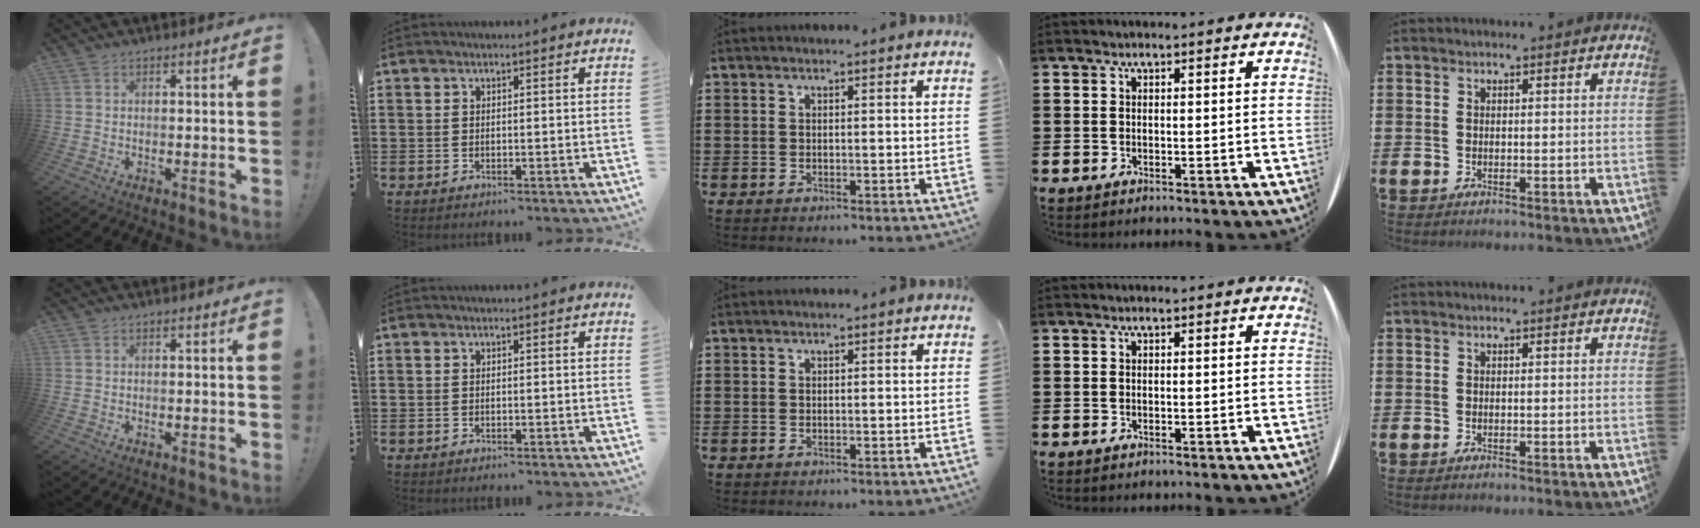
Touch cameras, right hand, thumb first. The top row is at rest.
{}